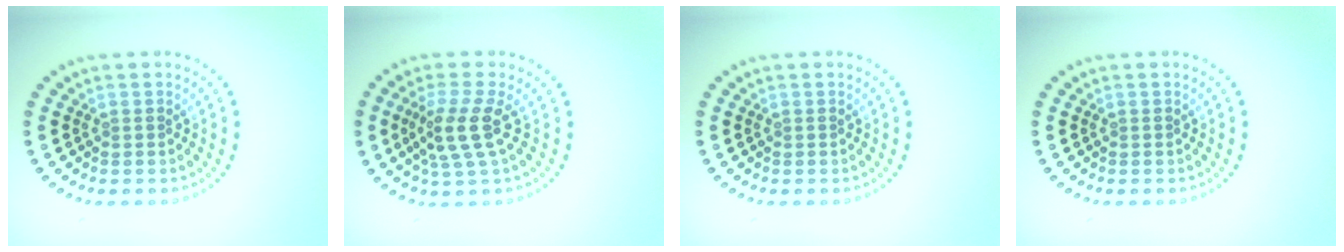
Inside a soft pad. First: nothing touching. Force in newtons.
{"total": 3.6, "press": 3.0, "slide": 2.0}
{"total": 0.0}
{"total": 0.0}